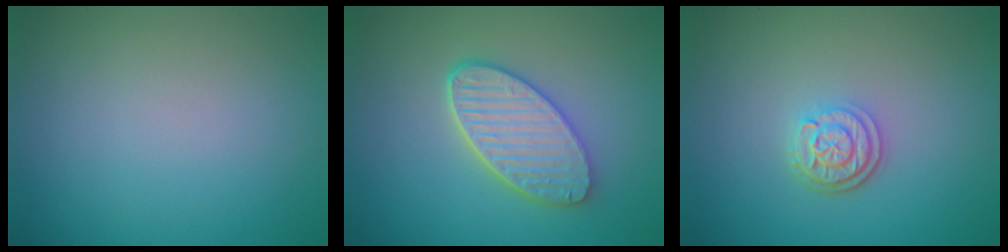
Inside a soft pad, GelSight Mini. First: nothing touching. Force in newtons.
{"total": 5.3, "press": 4.4, "slide": 3.0}
{"total": 2.9, "press": 2.4, "slide": 1.7}